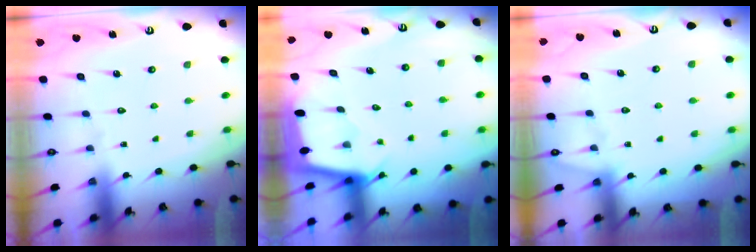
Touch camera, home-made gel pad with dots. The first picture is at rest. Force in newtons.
{"total": 2.4, "press": 2.4, "slide": 0.2}
{"total": 2.6, "press": 2.6, "slide": 0.4}